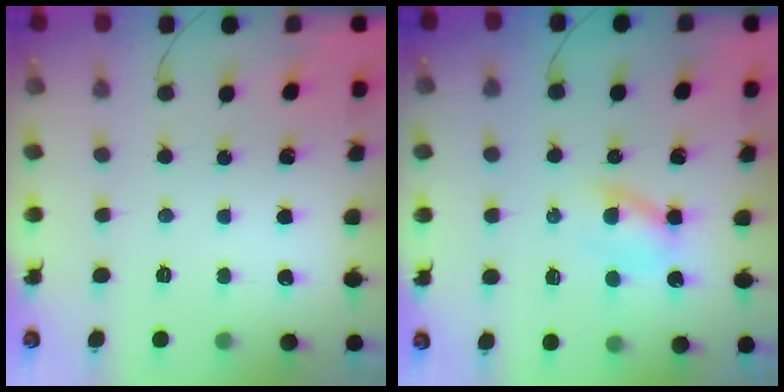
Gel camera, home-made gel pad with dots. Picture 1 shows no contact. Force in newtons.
{"total": 2.6, "press": 2.3, "slide": 1.2}